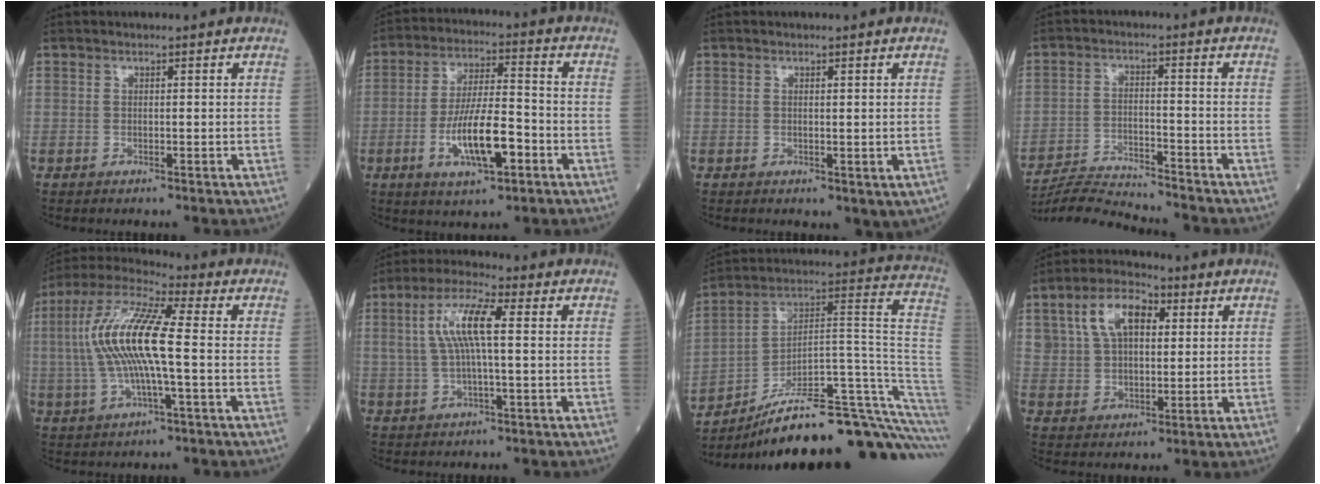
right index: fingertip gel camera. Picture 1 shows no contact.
{"total": 9.6, "force": [-3.4, 2.3, 8.6], "torque": [-0.162, 0.002, -0.059]}
{"total": 2.0, "force": [-0.1, 1.2, 1.6], "torque": [-0.021, -0.003, 0.008]}
{"total": 10.7, "force": [-10.5, -0.9, 1.9], "torque": [-0.028, -0.004, -0.183]}
{"total": 13.9, "force": [-0.2, 2.0, 13.7], "torque": [-0.288, 0.014, -0.010]}
{"total": 8.0, "force": [1.3, 1.3, 7.8], "torque": [-0.161, 0.018, 0.023]}
{"total": 27.1, "force": [-20.4, 1.5, 17.8], "torque": [-0.138, 0.048, -0.304]}
{"total": 9.6, "force": [3.4, 5.5, 7.0], "torque": [-0.136, 0.029, 0.065]}